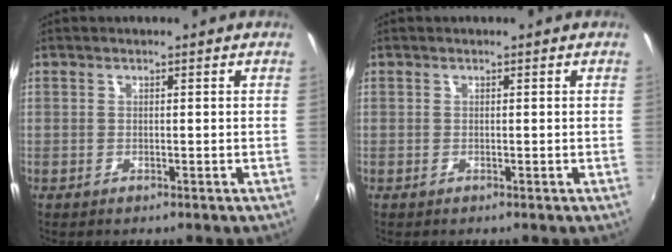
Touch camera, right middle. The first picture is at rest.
{"total": 0.0}